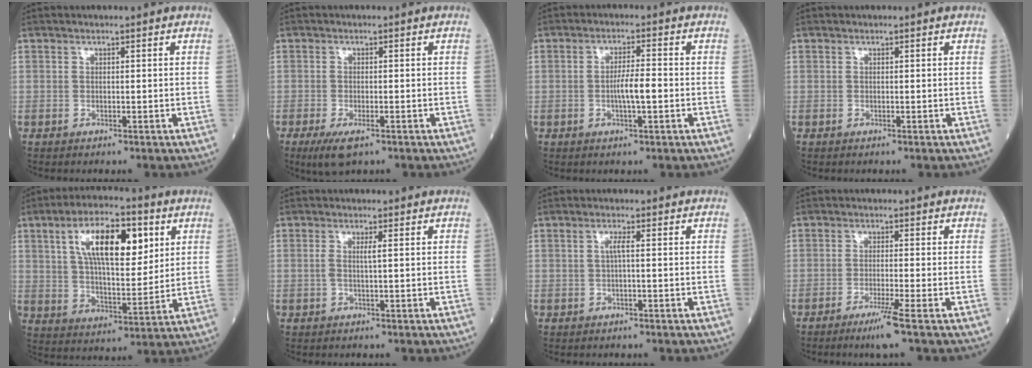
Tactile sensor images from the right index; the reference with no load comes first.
{"total": 4.4, "force": [-2.5, 1.4, 3.4], "torque": [-0.067, -0.011, -0.038]}
{"total": 4.0, "force": [-0.8, 0.4, 3.9], "torque": [-0.071, 0.000, -0.015]}
{"total": 0.0}
{"total": 15.7, "force": [6.3, 6.7, 12.7], "torque": [-0.216, 0.021, 0.105]}
{"total": 1.6, "force": [0.2, -0.1, 1.6], "torque": [-0.038, 0.000, 0.001]}
{"total": 1.3, "force": [0.0, -0.1, 1.3], "torque": [-0.026, 0.002, -0.001]}
{"total": 4.0, "force": [-2.4, -1.2, 2.9], "torque": [-0.055, -0.012, -0.050]}